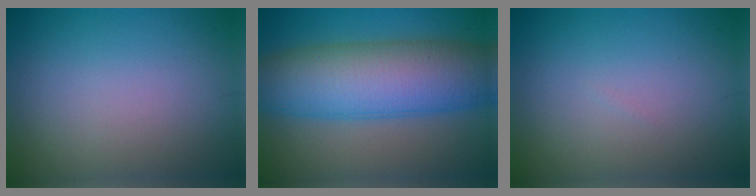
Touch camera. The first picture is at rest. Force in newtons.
{"total": 11.7, "press": 11.7, "slide": 0.1}
{"total": 0.0}